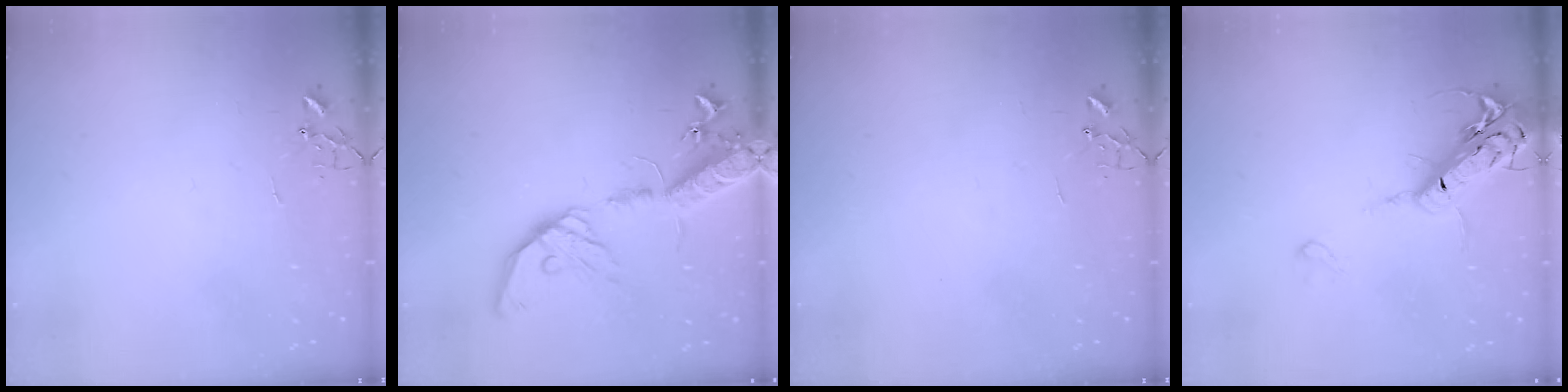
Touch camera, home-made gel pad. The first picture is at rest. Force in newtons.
{"total": 19.5, "press": 19.2, "slide": 3.6}
{"total": 0.0}
{"total": 20.3, "press": 19.9, "slide": 3.9}